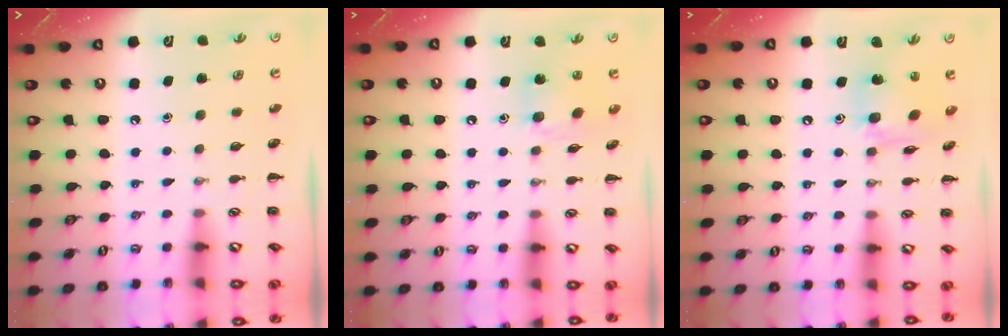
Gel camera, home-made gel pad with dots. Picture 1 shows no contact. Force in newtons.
{"total": 10.1, "press": 9.8, "slide": 2.4}
{"total": 10.4, "press": 10.3, "slide": 0.9}